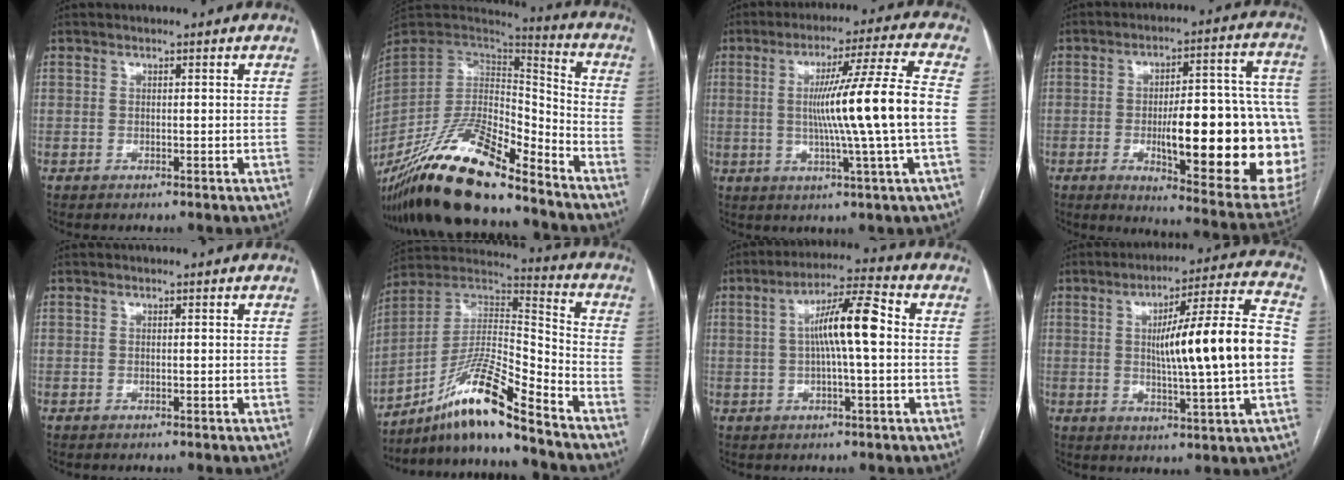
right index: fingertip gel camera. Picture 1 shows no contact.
{"total": 22.3, "force": [-17.0, 4.8, 13.6], "torque": [-0.275, -0.013, -0.309]}
{"total": 14.3, "force": [-0.5, -2.2, 14.1], "torque": [-0.230, 0.001, -0.006]}
{"total": 27.7, "force": [-4.5, 5.8, 26.7], "torque": [-0.274, 0.011, -0.048]}
{"total": 0.0}
{"total": 14.7, "force": [-10.9, 0.2, 9.9], "torque": [-0.184, 0.019, -0.193]}
{"total": 9.3, "force": [0.6, 0.8, 9.3], "torque": [-0.167, 0.020, 0.007]}
{"total": 17.1, "force": [0.0, 0.2, 17.1], "torque": [-0.265, 0.012, -0.001]}